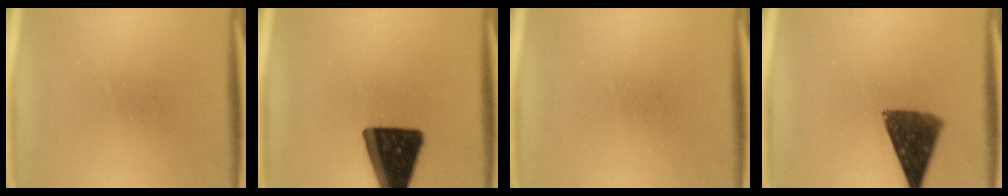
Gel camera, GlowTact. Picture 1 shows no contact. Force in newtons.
{"total": 17.6}
{"total": 0.0}
{"total": 10.4}